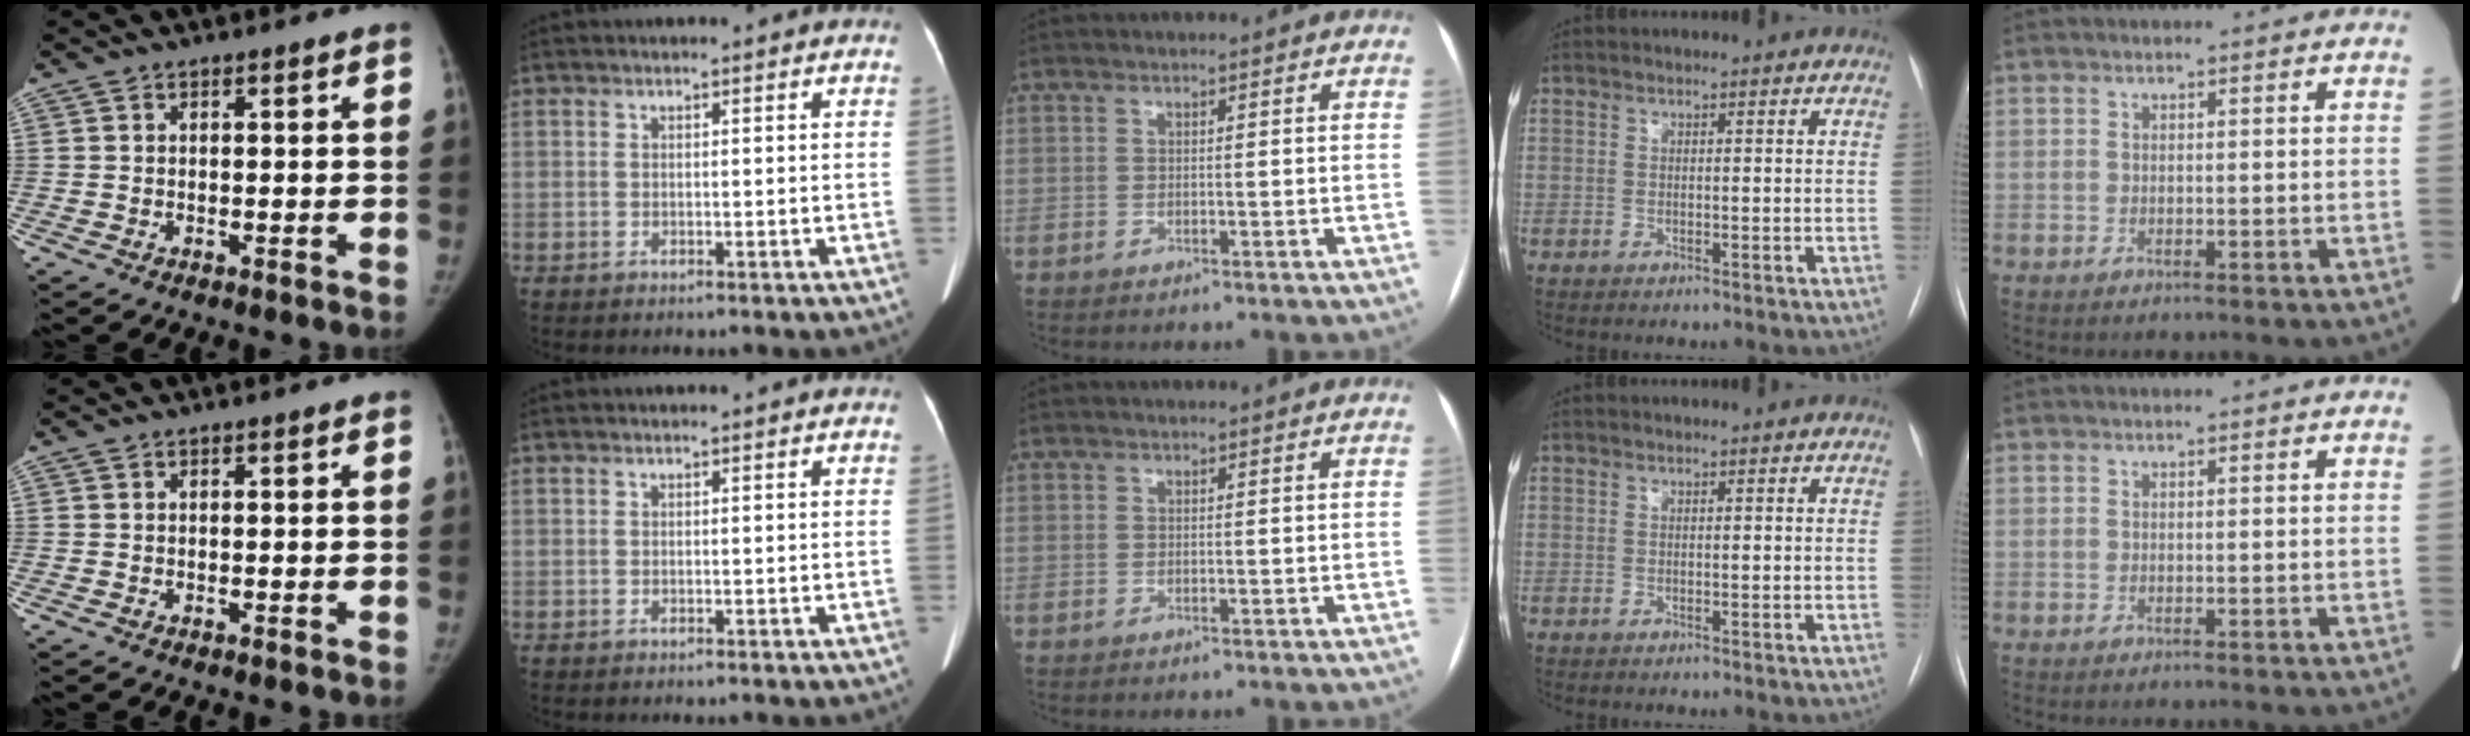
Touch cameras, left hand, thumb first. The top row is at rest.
{}